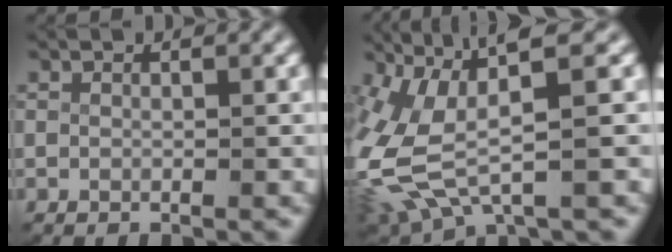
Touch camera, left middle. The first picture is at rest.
{"total": 8.0, "force": [0.8, 5.0, 6.2], "torque": [-0.151, -0.012, 0.023]}